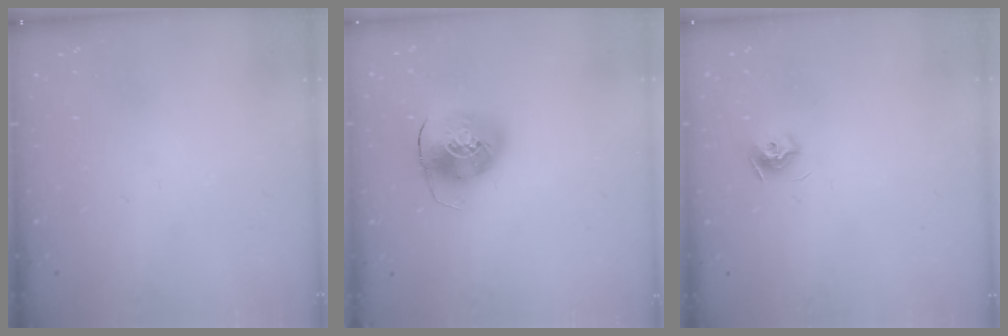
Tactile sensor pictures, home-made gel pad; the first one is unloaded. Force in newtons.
{"total": 9.5, "press": 9.4, "slide": 1.5}
{"total": 7.8, "press": 7.8, "slide": 0.2}